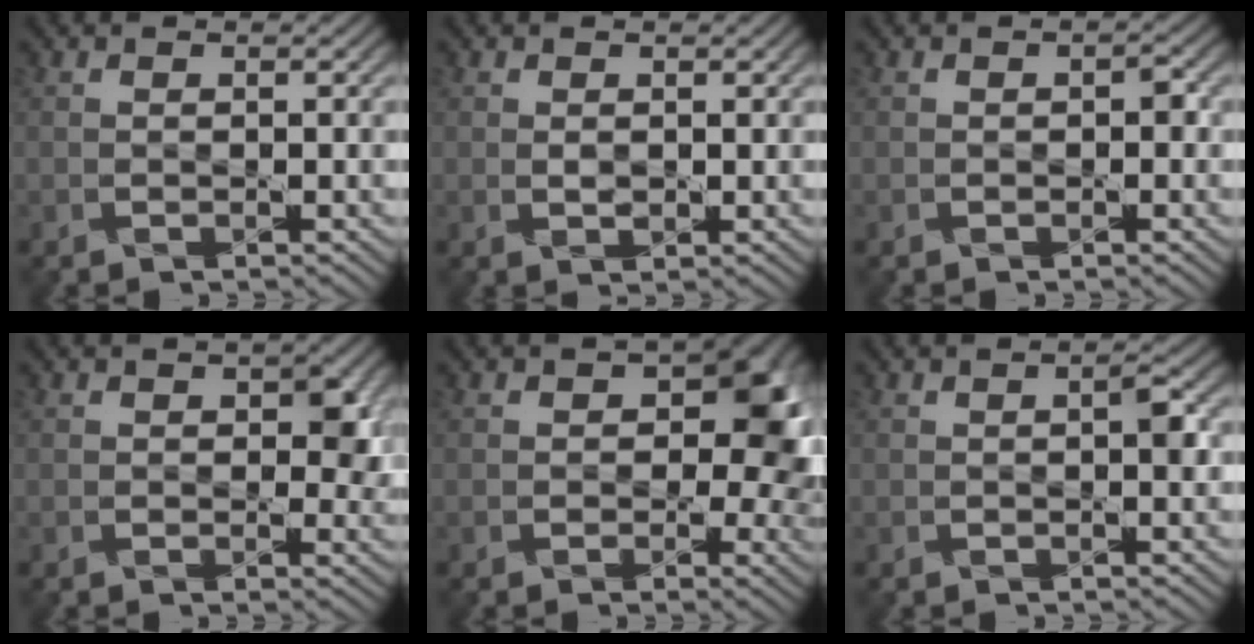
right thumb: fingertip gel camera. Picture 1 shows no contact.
{"total": 1.2, "force": [0.3, 0.9, 0.8], "torque": [-0.016, -0.003, 0.007]}
{"total": 0.8, "force": [-0.2, 0.5, 0.6], "torque": [-0.007, 0.001, -0.007]}
{"total": 3.0, "force": [0.4, 2.0, 2.2], "torque": [-0.029, -0.008, 0.001]}
{"total": 7.0, "force": [0.5, 4.8, 5.0], "torque": [-0.047, -0.003, -0.002]}
{"total": 1.2, "force": [0.0, 0.3, 1.2], "torque": [-0.017, 0.003, -0.003]}